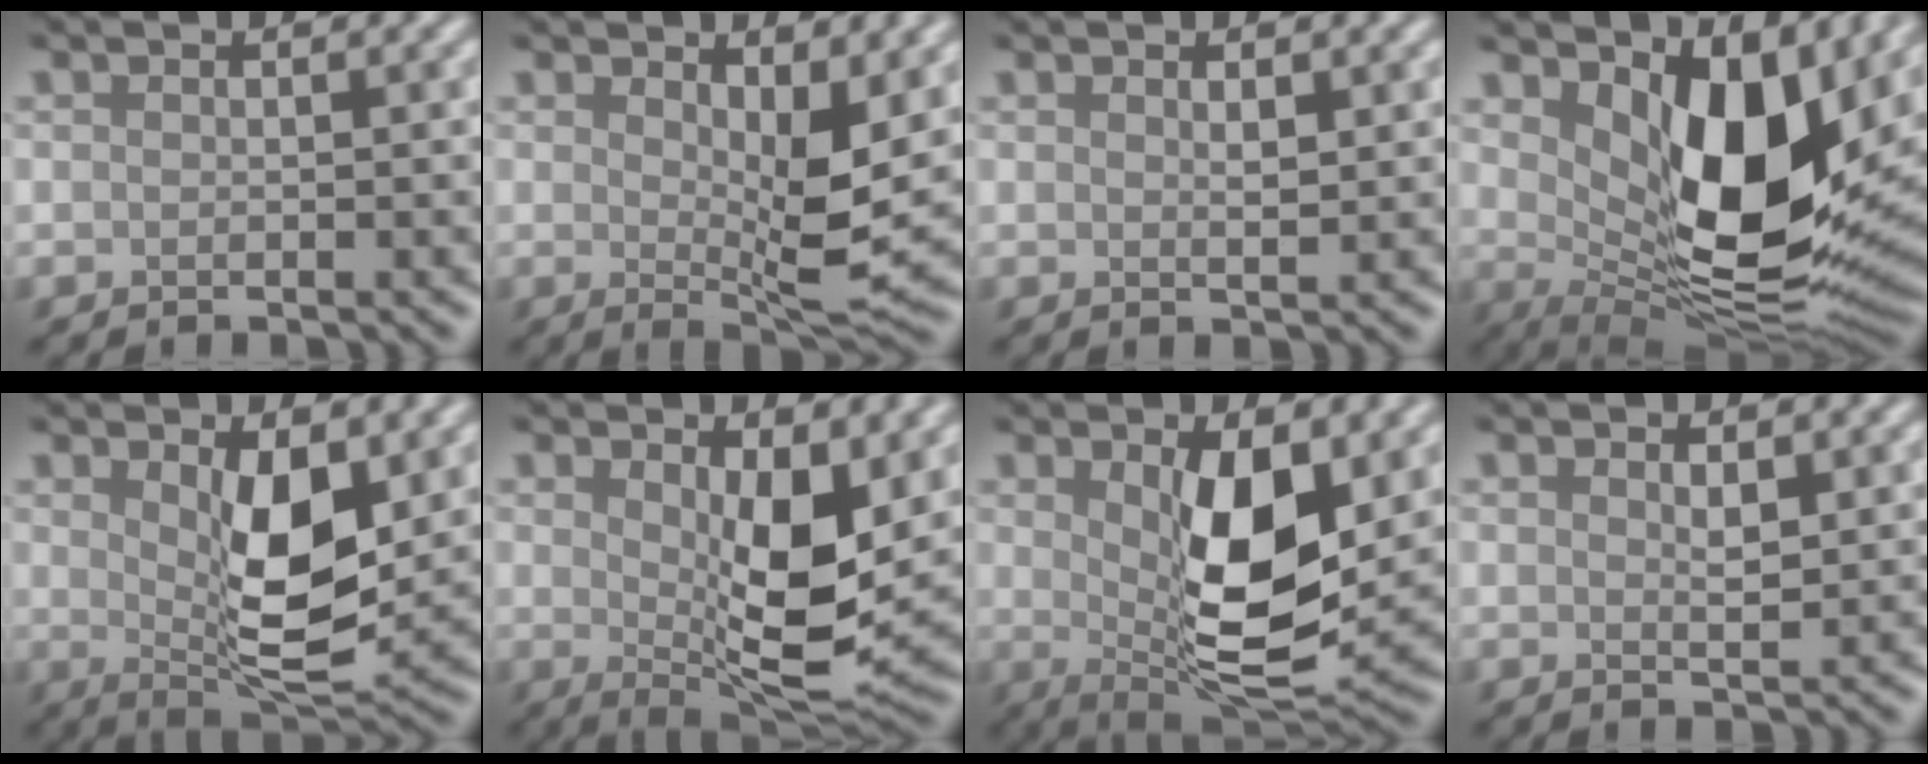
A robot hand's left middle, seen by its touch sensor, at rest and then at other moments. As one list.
[{"total": 5.4, "force": [1.2, 1.7, 5.0], "torque": [-0.078, -0.016, 0.022]}, {"total": 1.1, "force": [0.6, 0.3, 0.8], "torque": [-0.016, -0.003, 0.011]}, {"total": 11.3, "force": [3.2, 5.4, 9.3], "torque": [-0.146, -0.029, 0.068]}, {"total": 7.2, "force": [1.4, 2.7, 6.5], "torque": [-0.114, -0.014, 0.030]}, {"total": 7.7, "force": [1.3, 2.9, 7.1], "torque": [-0.116, -0.020, 0.028]}, {"total": 9.1, "force": [1.5, 3.4, 8.3], "torque": [-0.139, -0.012, 0.029]}, {"total": 1.4, "force": [0.8, 0.4, 1.1], "torque": [-0.022, -0.004, 0.015]}]